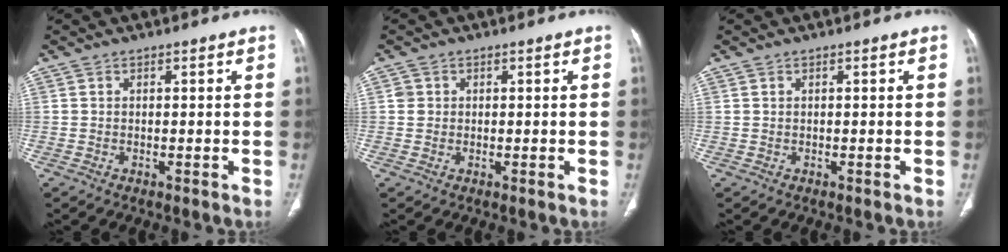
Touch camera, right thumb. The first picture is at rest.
{"total": 1.5, "force": [0.3, 1.4, 0.3], "torque": [0.007, 0.004, 0.004]}
{"total": 0.0}